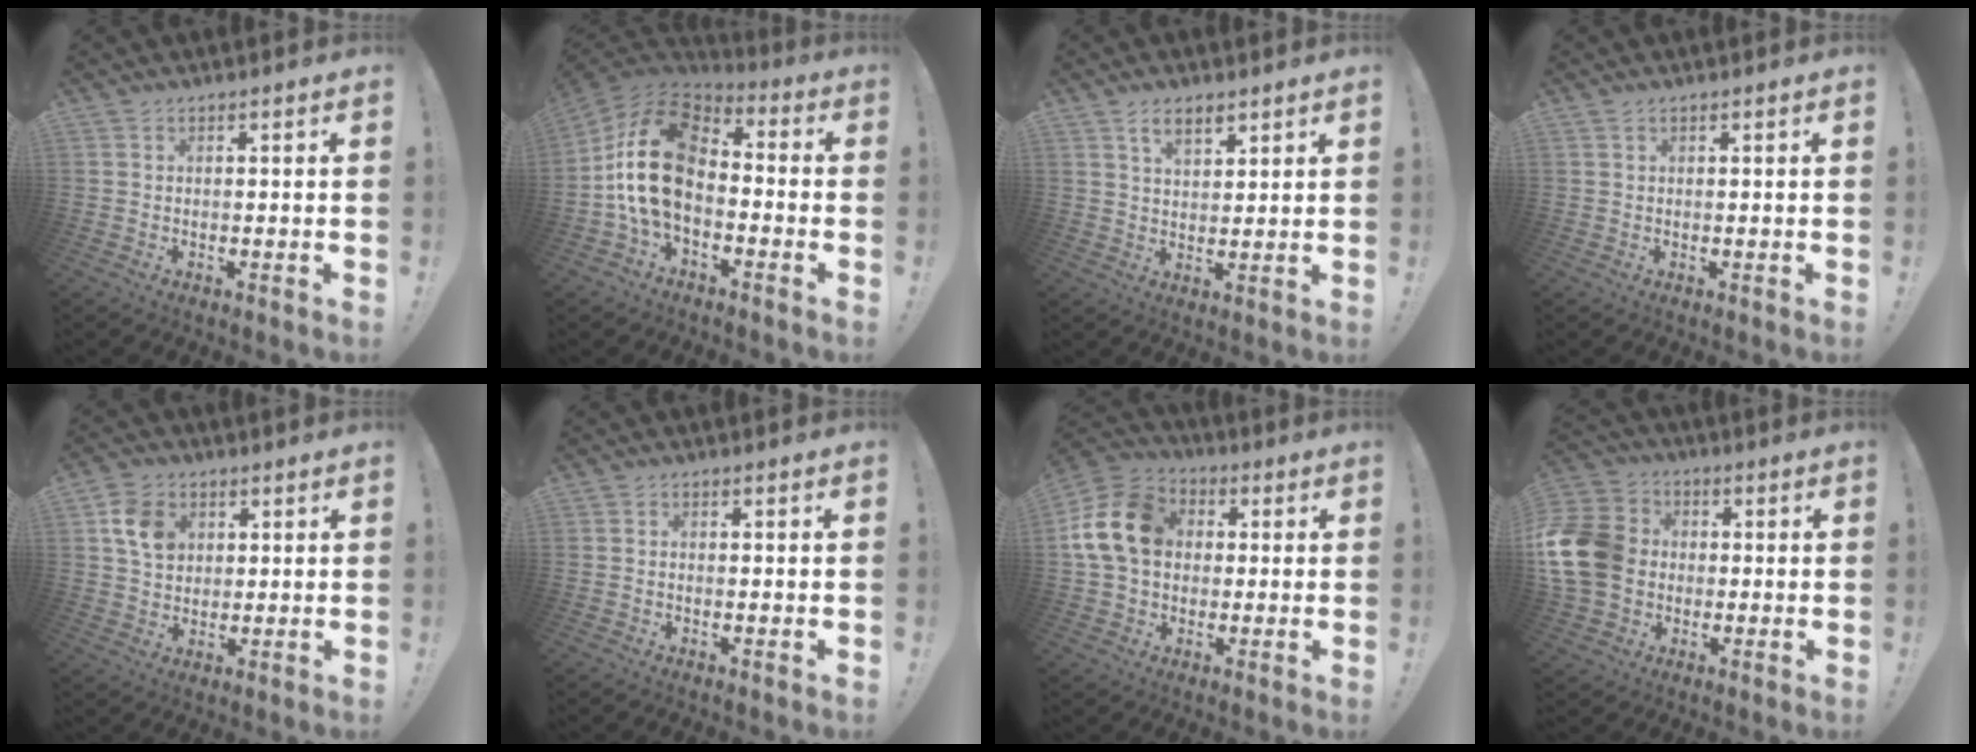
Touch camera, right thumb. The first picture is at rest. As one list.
[{"total": 18.6, "force": [-1.1, 11.5, 14.6], "torque": [-0.280, 0.020, -0.013]}, {"total": 5.9, "force": [3.8, 2.9, 3.6], "torque": [-0.056, -0.014, 0.067]}, {"total": 0.8, "force": [0.5, 0.4, 0.5], "torque": [-0.016, 0.005, 0.011]}, {"total": 8.9, "force": [3.0, 6.9, 4.6], "torque": [-0.064, 0.002, 0.060]}, {"total": 0.5, "force": [-0.4, 0.2, 0.3], "torque": [-0.010, 0.002, -0.006]}, {"total": 16.6, "force": [2.5, 12.9, 10.1], "torque": [-0.179, 0.016, 0.054]}, {"total": 17.1, "force": [-0.4, 14.0, 9.8], "torque": [-0.178, 0.019, 0.000]}]